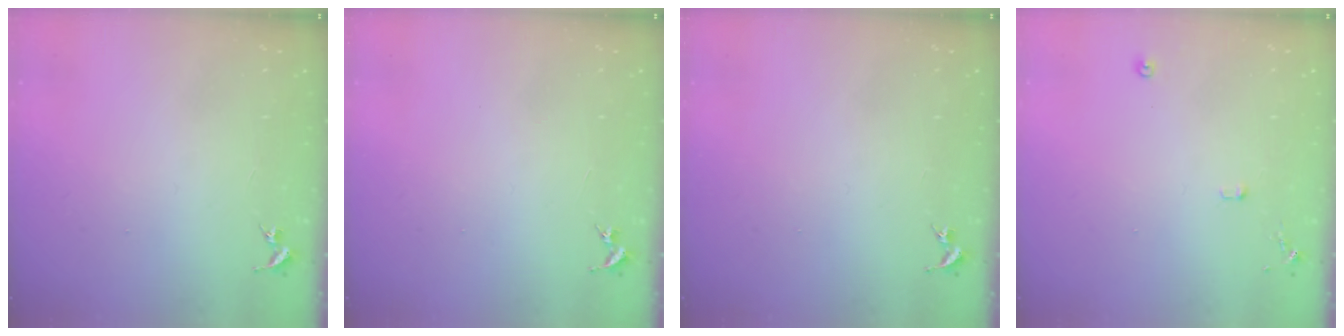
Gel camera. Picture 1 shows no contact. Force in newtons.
{"total": 0.0}
{"total": 0.0}
{"total": 7.4, "press": 7.4, "slide": 0.8}